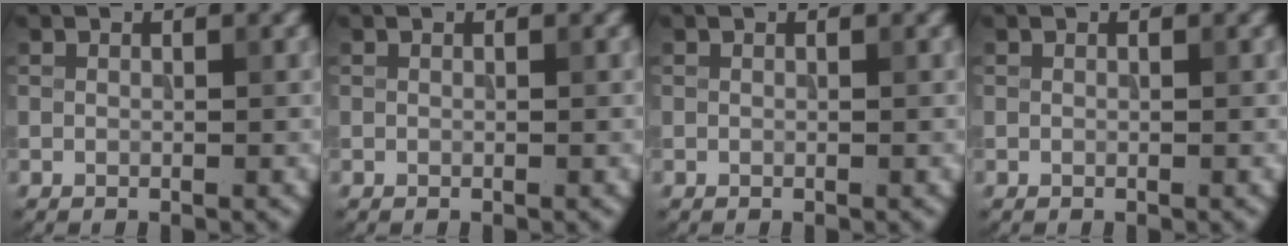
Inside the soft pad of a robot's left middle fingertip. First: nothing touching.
{"total": 0.0}
{"total": 0.0}
{"total": 0.0}